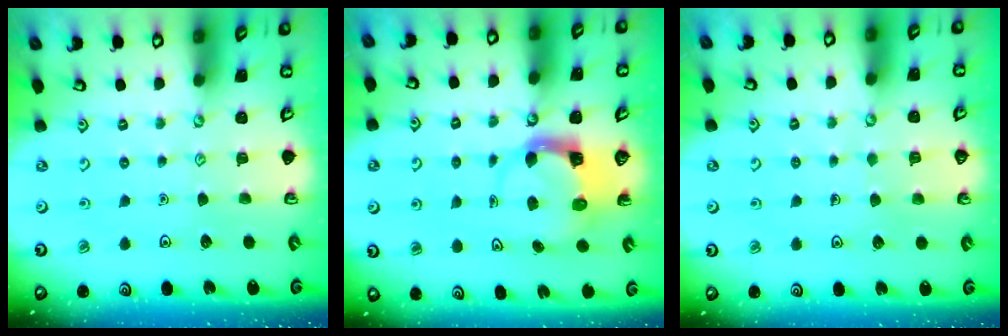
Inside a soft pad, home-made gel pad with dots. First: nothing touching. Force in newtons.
{"total": 3.6, "press": 3.6, "slide": 0.6}
{"total": 3.7, "press": 3.7, "slide": 0.2}